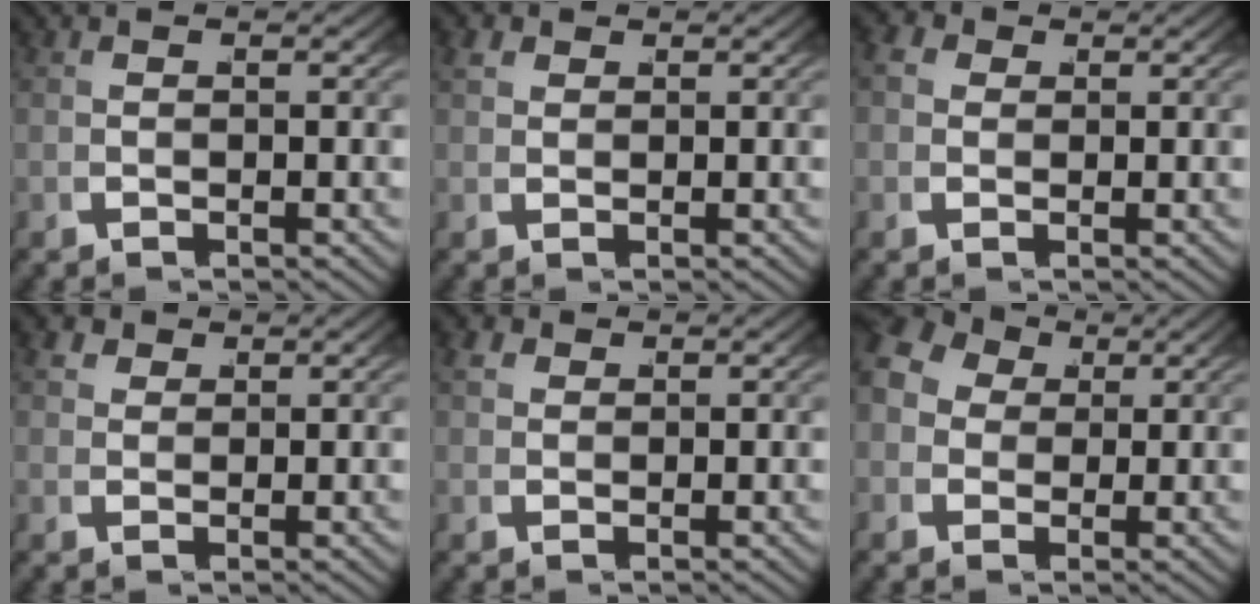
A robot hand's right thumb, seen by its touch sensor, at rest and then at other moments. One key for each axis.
{"total": 1.6, "fx": 0.9, "fy": 1.2, "fz": 0.5, "tx": -0.016, "ty": -0.004, "tz": 0.023}
{"total": 2.6, "fx": 0.8, "fy": 2.3, "fz": 0.9, "tx": -0.022, "ty": 0.002, "tz": 0.008}
{"total": 2.3, "fx": 1.3, "fy": 1.8, "fz": 0.7, "tx": -0.020, "ty": -0.003, "tz": 0.029}
{"total": 1.8, "fx": 0.9, "fy": 1.5, "fz": 0.6, "tx": -0.020, "ty": -0.004, "tz": 0.021}
{"total": 8.2, "fx": 2.5, "fy": 6.5, "fz": 4.3, "tx": -0.081, "ty": 0.008, "tz": 0.030}